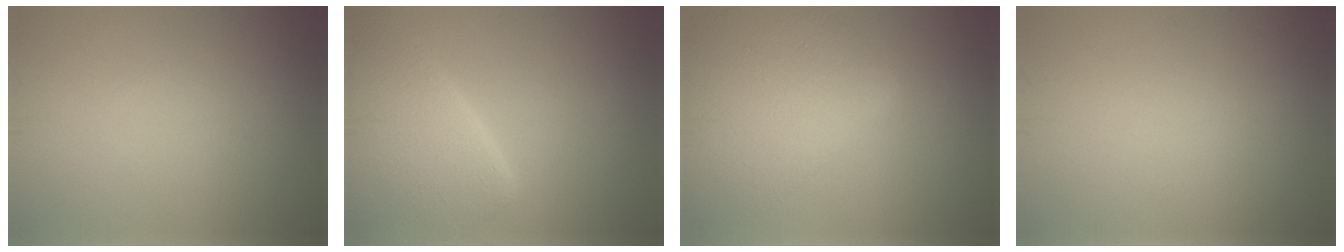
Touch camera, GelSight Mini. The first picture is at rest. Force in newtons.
{"total": 8.6, "press": 8.6, "slide": 0.7}
{"total": 8.9, "press": 8.9, "slide": 0.4}
{"total": 0.0}